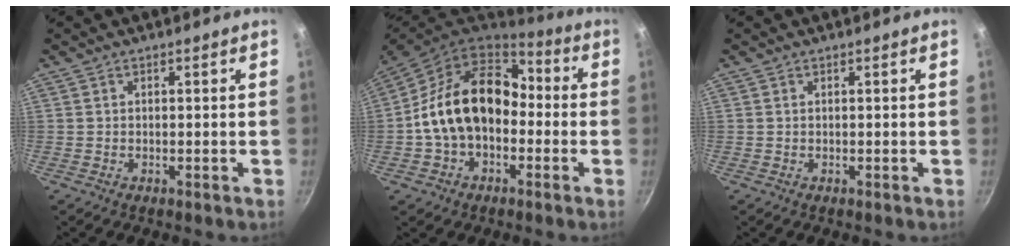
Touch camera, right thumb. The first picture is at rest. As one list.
[{"total": 17.7, "force": [-1.1, 12.6, 12.4], "torque": [-0.185, 0.052, -0.029]}, {"total": 0.0}]